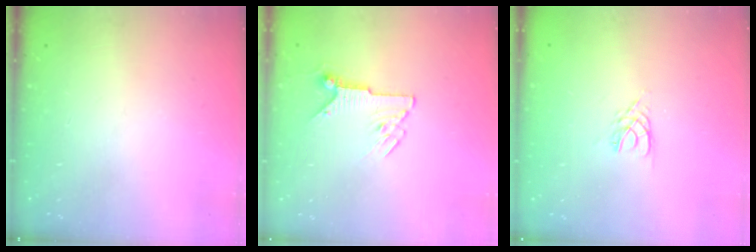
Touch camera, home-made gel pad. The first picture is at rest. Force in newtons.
{"total": 6.9, "press": 6.9, "slide": 0.3}
{"total": 3.0, "press": 2.9, "slide": 0.4}